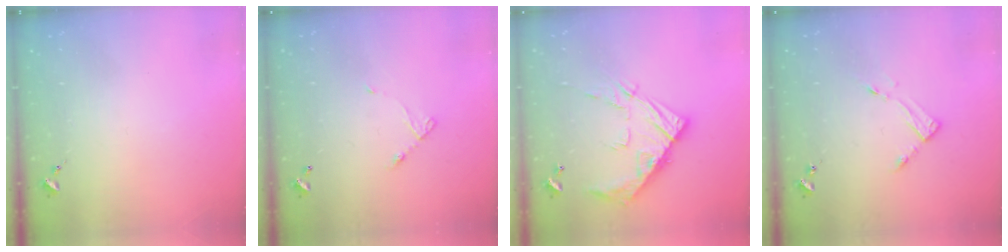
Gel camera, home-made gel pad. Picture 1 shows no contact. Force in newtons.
{"total": 5.5, "press": 5.5, "slide": 0.3}
{"total": 15.0, "press": 15.0, "slide": 1.0}
{"total": 4.2, "press": 4.2, "slide": 0.5}